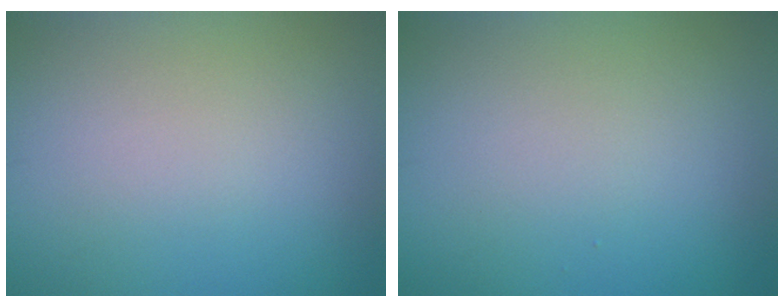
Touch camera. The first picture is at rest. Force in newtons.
{"total": 0.0}